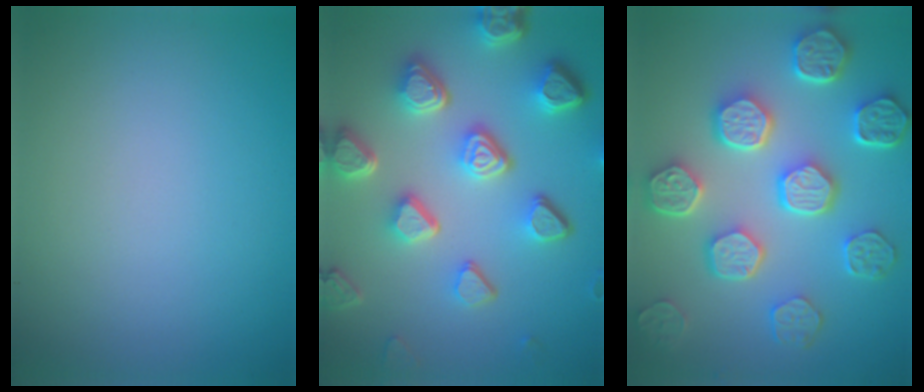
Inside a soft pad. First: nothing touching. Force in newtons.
{"total": 7.5, "press": 5.6, "slide": 5.0}
{"total": 8.1, "press": 6.3, "slide": 5.1}